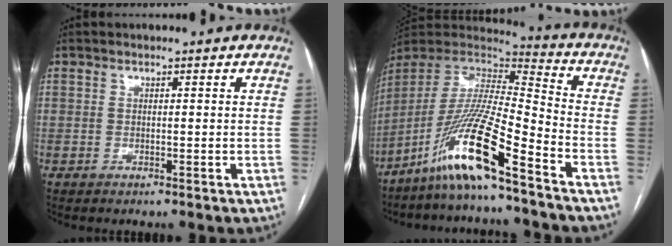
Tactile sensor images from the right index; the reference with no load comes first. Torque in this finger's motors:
{"motor_torque": [1.59, -0.55, 1.04, 0.17]}